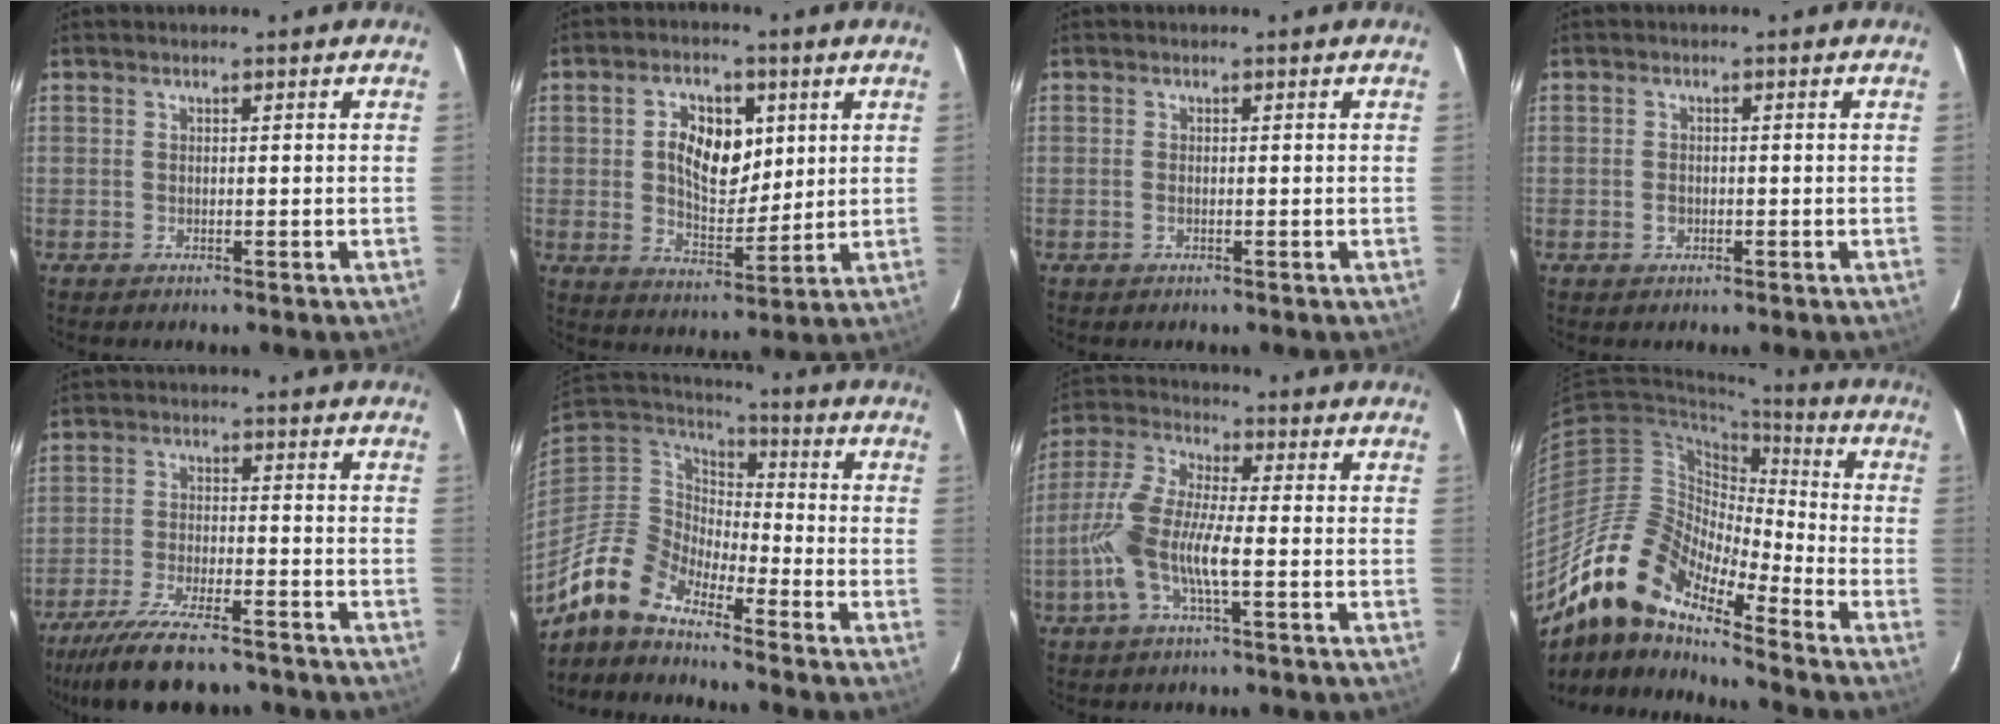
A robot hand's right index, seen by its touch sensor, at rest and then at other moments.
{"total": 10.4, "force": [2.6, 6.4, 7.8], "torque": [-0.138, 0.012, 0.049]}
{"total": 0.6, "force": [-0.3, 0.3, 0.5], "torque": [-0.010, 0.000, -0.006]}
{"total": 1.5, "force": [-0.6, 1.2, 0.7], "torque": [-0.013, 0.003, -0.008]}
{"total": 14.8, "force": [-12.1, 3.6, 7.6], "torque": [-0.167, -0.023, -0.200]}
{"total": 11.3, "force": [-9.3, 4.5, 4.6], "torque": [-0.096, 0.006, -0.195]}
{"total": 11.9, "force": [-3.1, 3.1, 11.0], "torque": [-0.240, 0.002, -0.061]}
{"total": 16.4, "force": [-12.9, 4.7, 9.1], "torque": [-0.140, -0.005, -0.260]}